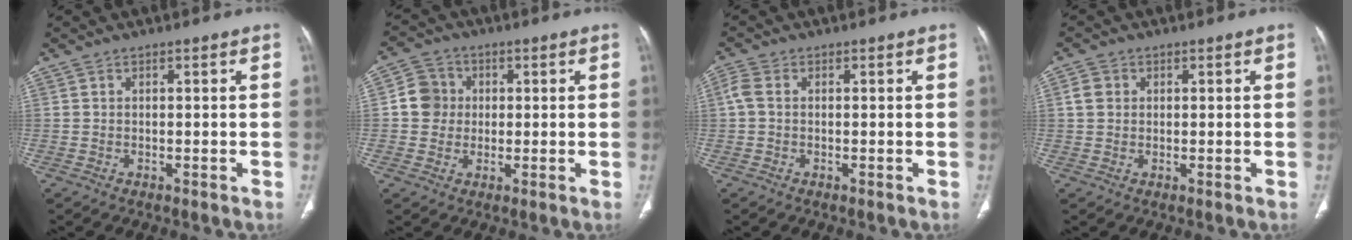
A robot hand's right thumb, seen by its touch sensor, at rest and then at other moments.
{"total": 6.1, "force": [0.4, 5.8, 1.9], "torque": [-0.011, 0.009, 0.000]}
{"total": 2.5, "force": [0.1, 1.6, 1.9], "torque": [-0.053, 0.008, -0.003]}
{"total": 2.6, "force": [0.5, 2.3, 1.2], "torque": [-0.015, 0.006, 0.007]}